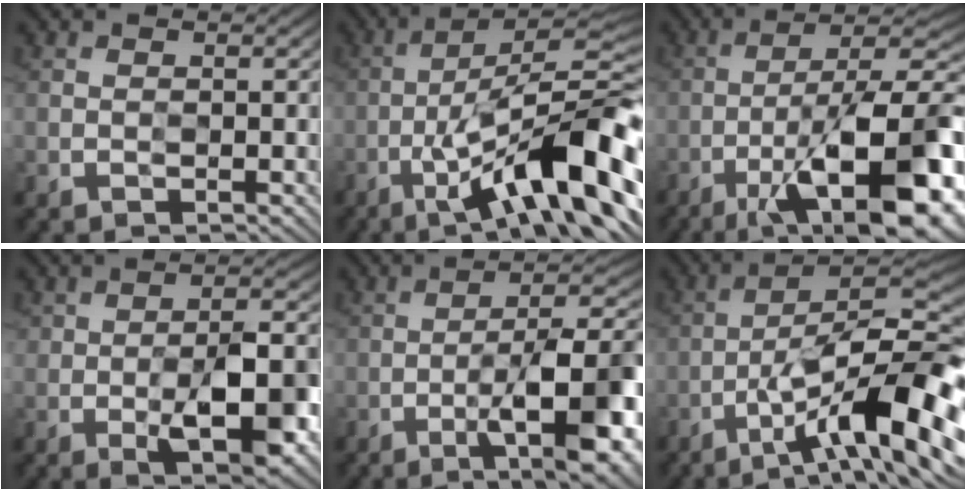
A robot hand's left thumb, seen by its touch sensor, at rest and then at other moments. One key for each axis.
{"total": 14.0, "fx": -6.5, "fy": 3.0, "fz": 12.1, "tx": -0.191, "ty": 0.017, "tz": -0.108}
{"total": 16.3, "fx": -7.6, "fy": 5.6, "fz": 13.3, "tx": -0.198, "ty": -0.007, "tz": -0.116}
{"total": 7.3, "fx": -2.6, "fy": 2.7, "fz": 6.2, "tx": -0.093, "ty": 0.002, "tz": -0.044}
{"total": 12.9, "fx": -5.4, "fy": 3.4, "fz": 11.2, "tx": -0.154, "ty": 0.013, "tz": -0.080}
{"total": 14.8, "fx": -7.5, "fy": 3.7, "fz": 12.2, "tx": -0.185, "ty": 0.005, "tz": -0.124}